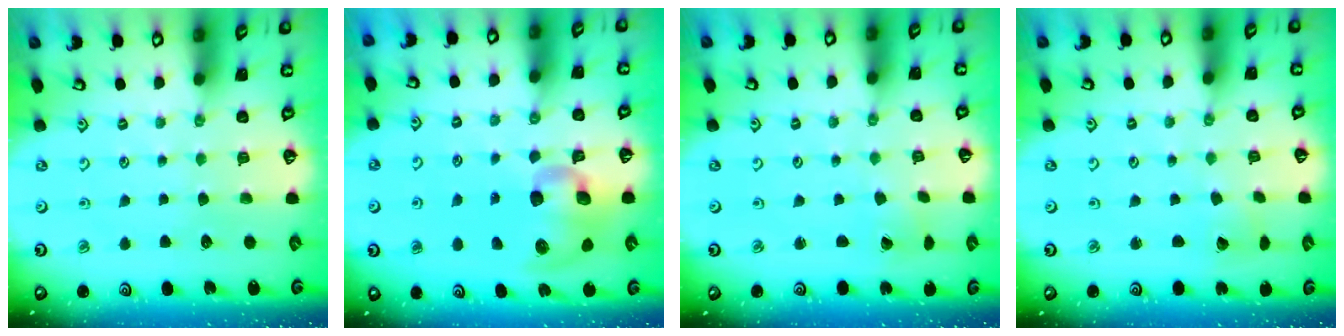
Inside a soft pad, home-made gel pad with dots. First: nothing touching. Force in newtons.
{"total": 13.3, "press": 13.2, "slide": 2.0}
{"total": 0.7, "press": 0.7, "slide": 0.1}
{"total": 2.3, "press": 2.3, "slide": 0.2}